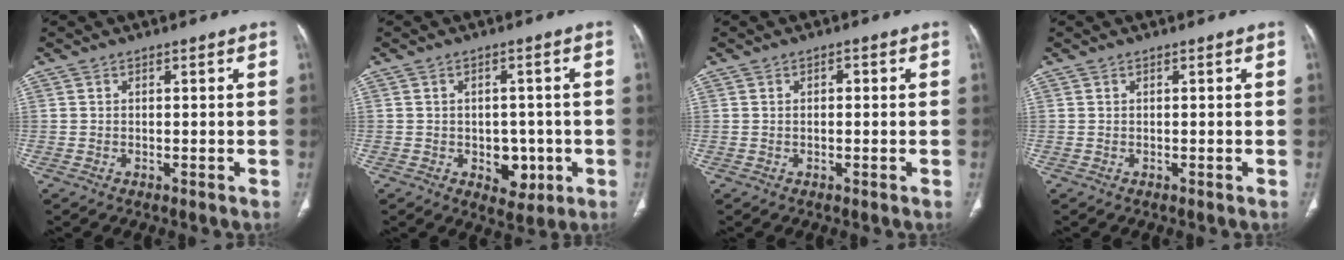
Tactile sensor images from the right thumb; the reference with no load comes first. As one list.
[{"total": 6.1, "force": [-1.5, 4.4, 3.9], "torque": [-0.019, 0.003, -0.010]}, {"total": 1.0, "force": [0.1, 0.6, 0.9], "torque": [-0.012, 0.005, -0.001]}, {"total": 0.0}]